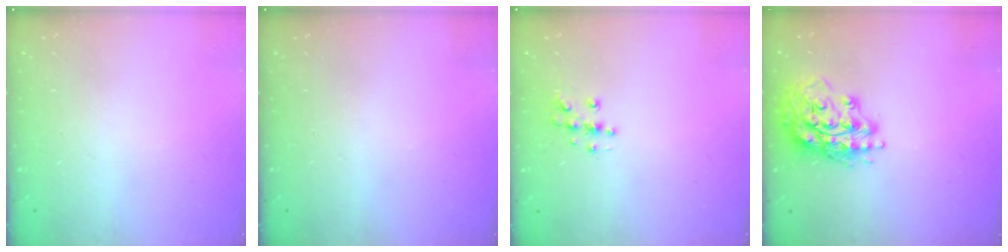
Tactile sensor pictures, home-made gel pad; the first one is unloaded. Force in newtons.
{"total": 0.0}
{"total": 5.0, "press": 4.7, "slide": 1.6}
{"total": 16.7, "press": 16.5, "slide": 2.3}